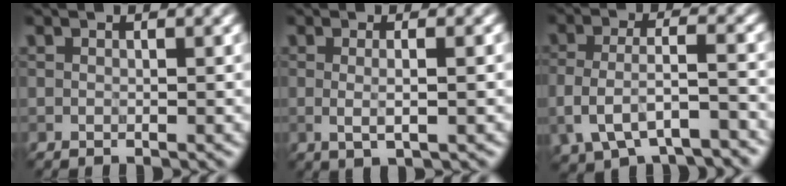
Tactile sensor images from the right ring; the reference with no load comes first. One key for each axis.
{"total": 2.5, "fx": 0.0, "fy": 0.6, "fz": 2.5, "tx": -0.041, "ty": -0.005, "tz": -0.004}
{"total": 6.2, "fx": -2.8, "fy": 3.0, "fz": 4.7, "tx": -0.094, "ty": -0.007, "tz": -0.052}